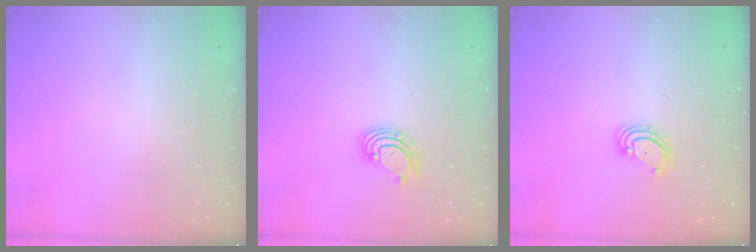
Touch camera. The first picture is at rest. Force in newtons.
{"total": 3.3, "press": 3.3, "slide": 0.4}
{"total": 3.3, "press": 3.3, "slide": 0.3}